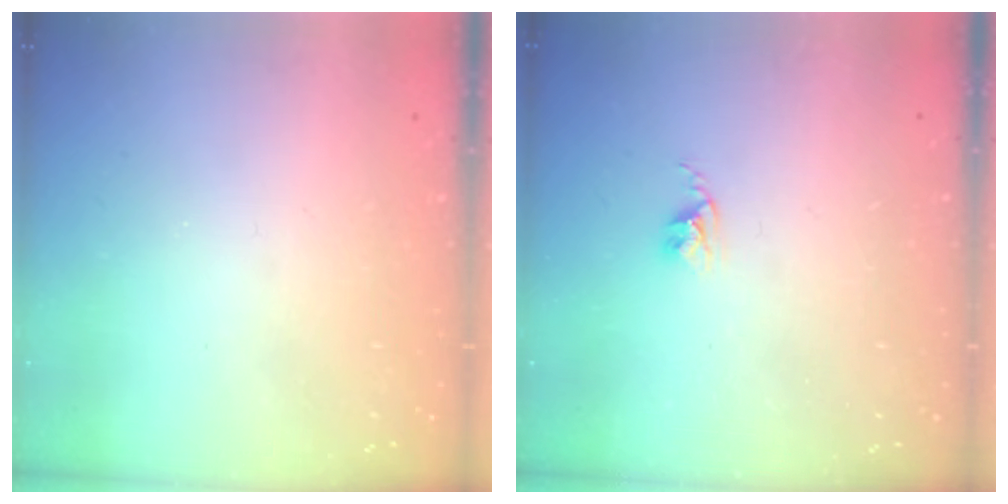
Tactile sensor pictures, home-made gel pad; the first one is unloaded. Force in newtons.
{"total": 2.4, "press": 2.4, "slide": 0.3}